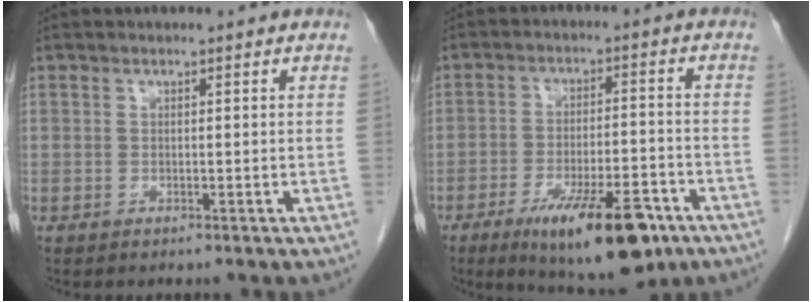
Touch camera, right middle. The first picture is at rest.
{"total": 14.7, "force": [-8.7, 3.7, 11.3], "torque": [-0.160, -0.015, -0.129]}